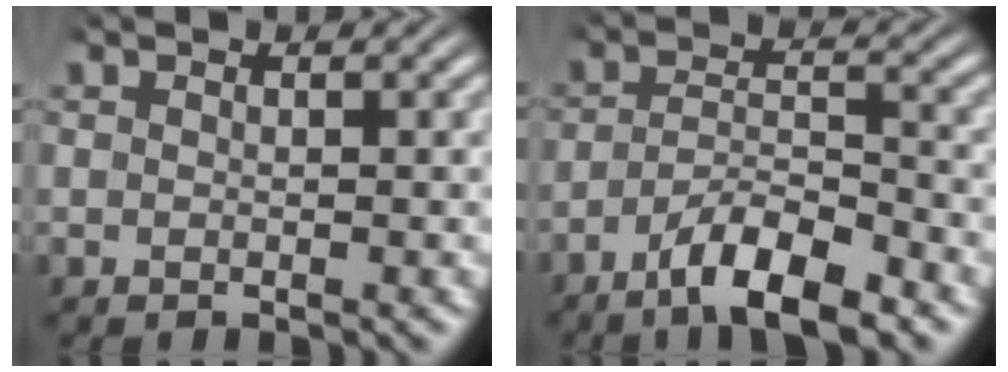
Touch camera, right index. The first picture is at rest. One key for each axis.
{"total": 5.9, "fx": -3.8, "fy": 2.1, "fz": 4.0, "tx": -0.046, "ty": 0.005, "tz": -0.068}